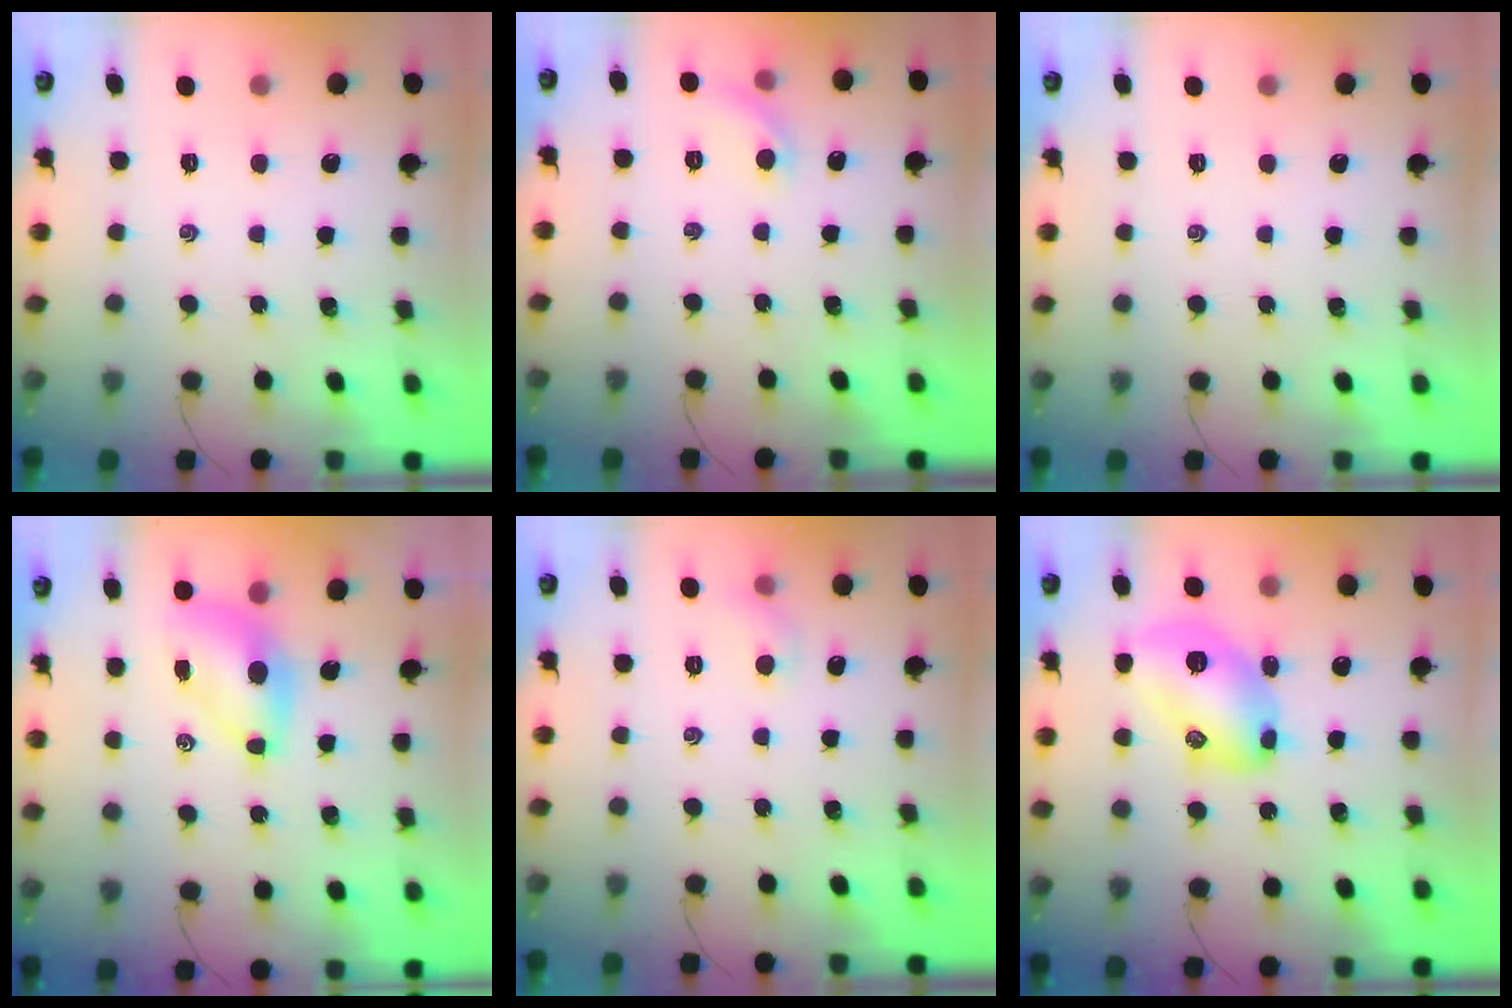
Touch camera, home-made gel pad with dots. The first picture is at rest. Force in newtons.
{"total": 6.0, "press": 5.9, "slide": 1.3}
{"total": 0.0}
{"total": 6.5, "press": 6.4, "slide": 1.2}
{"total": 4.9, "press": 4.7, "slide": 1.2}
{"total": 14.6, "press": 14.6, "slide": 0.7}